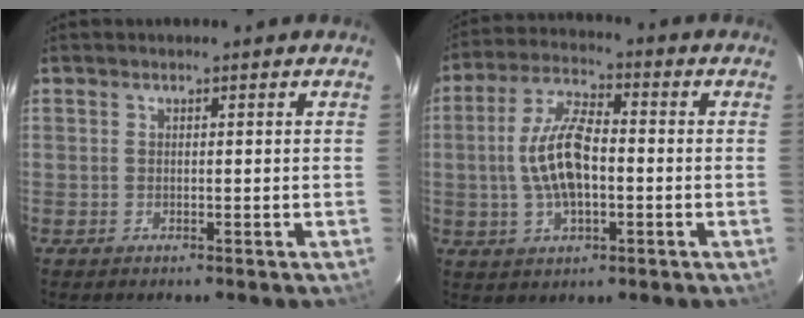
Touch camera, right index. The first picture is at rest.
{"total": 11.4, "force": [-1.2, 5.0, 10.2], "torque": [-0.208, 0.009, -0.019]}